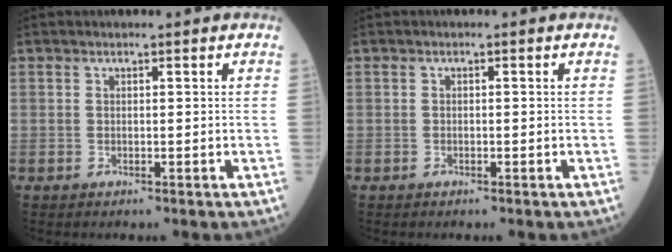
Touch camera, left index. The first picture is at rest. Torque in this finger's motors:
{"motor_torque": [-0.07, 0.08, 0.00, 0.00]}